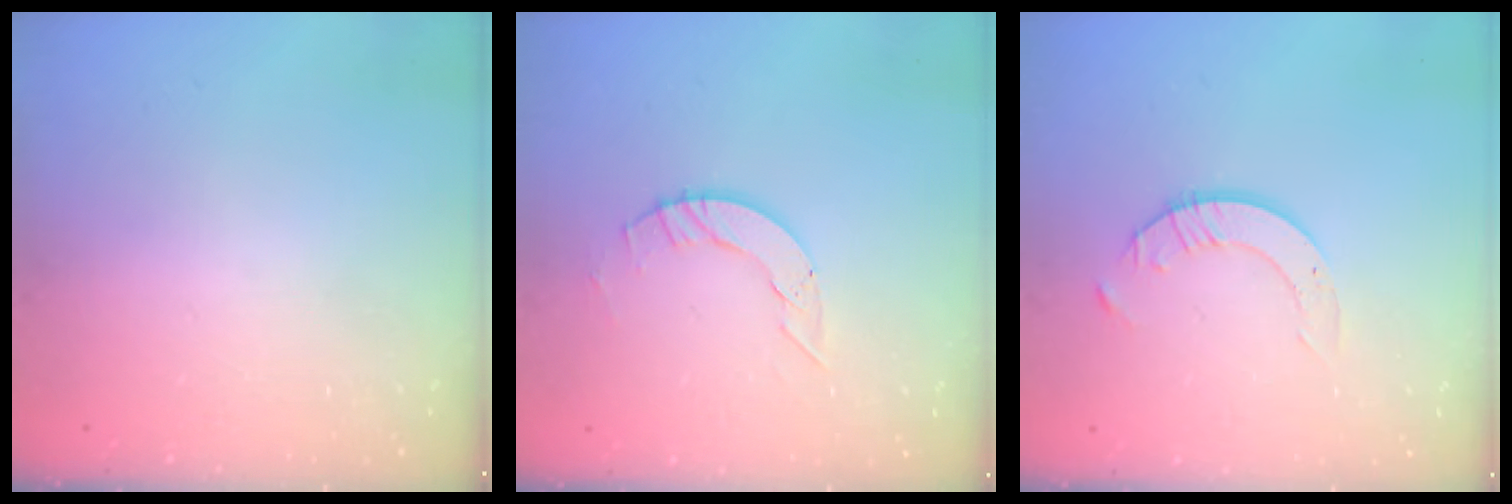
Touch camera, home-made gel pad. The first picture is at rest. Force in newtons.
{"total": 5.5, "press": 5.5, "slide": 0.2}
{"total": 3.3, "press": 3.3, "slide": 0.3}